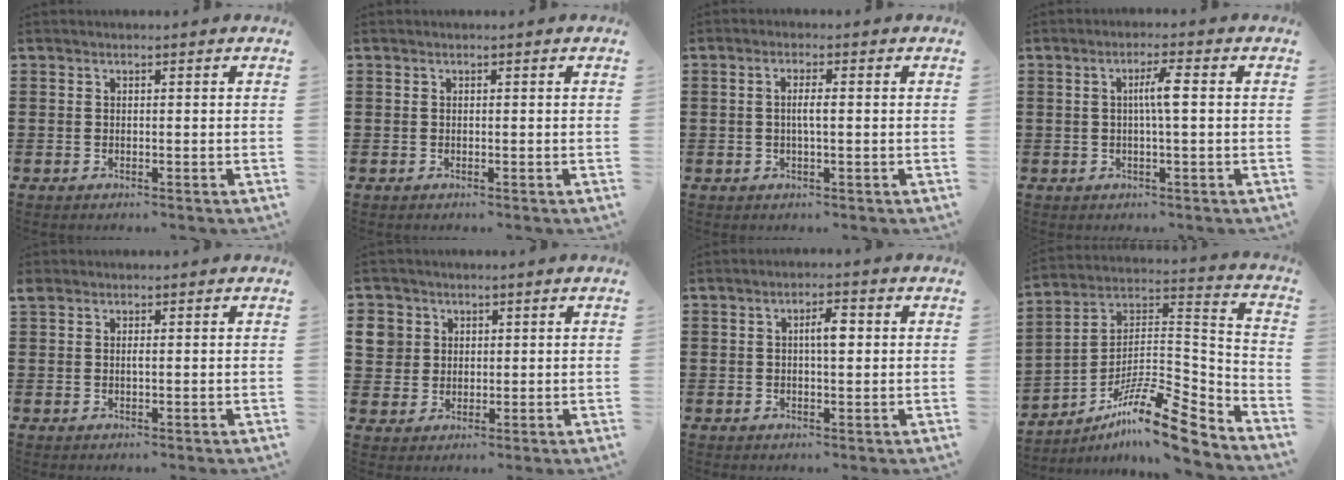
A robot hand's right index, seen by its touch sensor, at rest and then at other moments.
{"total": 0.0}
{"total": 2.6, "force": [-0.2, 0.3, 2.5], "torque": [-0.046, -0.003, -0.004]}
{"total": 3.7, "force": [0.3, -0.2, 3.7], "torque": [-0.069, -0.002, -0.001]}
{"total": 0.8, "force": [0.4, 0.3, 0.7], "torque": [-0.015, 0.002, 0.007]}
{"total": 4.8, "force": [1.6, 4.4, 1.0], "torque": [-0.033, 0.012, 0.029]}
{"total": 3.6, "force": [0.6, 1.1, 3.4], "torque": [-0.058, 0.004, 0.005]}
{"total": 13.3, "force": [-10.1, 2.1, 8.3], "torque": [-0.145, 0.018, -0.192]}